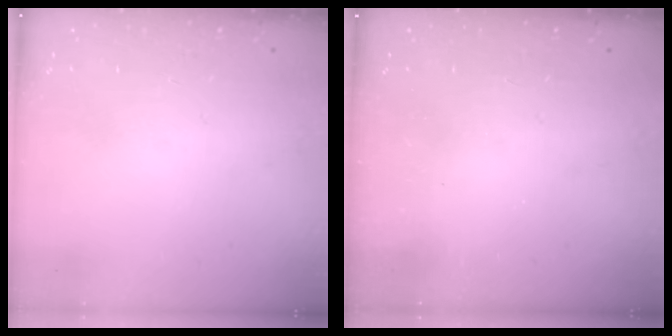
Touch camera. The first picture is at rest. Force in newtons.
{"total": 2.5, "press": 2.4, "slide": 0.7}